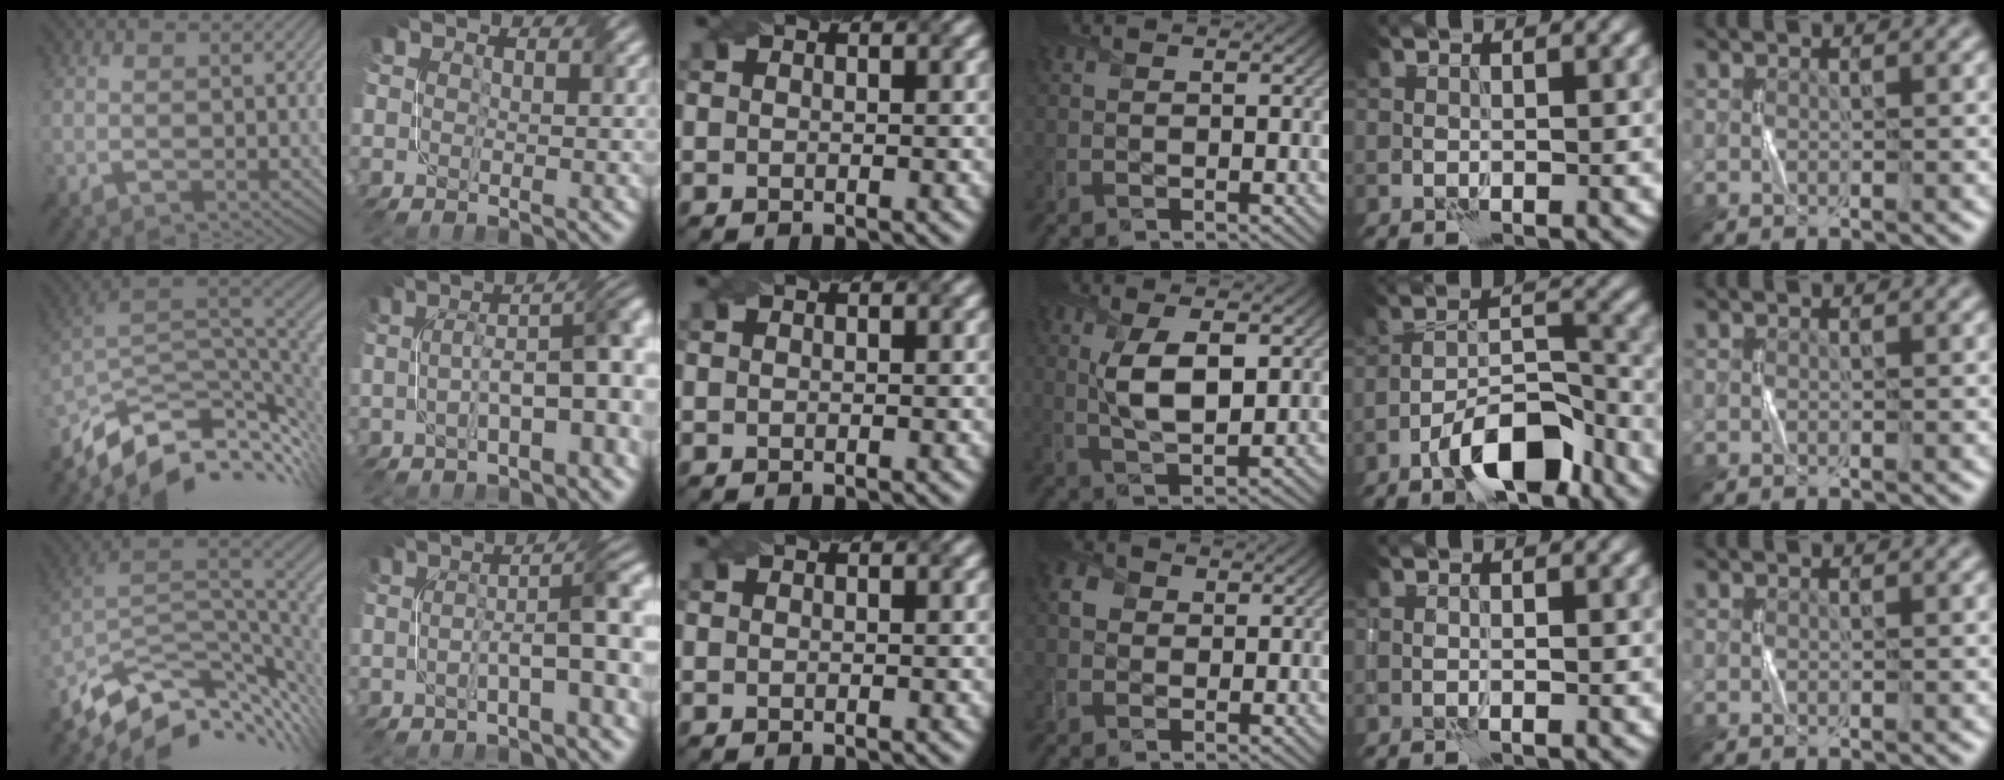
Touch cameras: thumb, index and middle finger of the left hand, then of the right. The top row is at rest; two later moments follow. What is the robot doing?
{"motion": "twist", "object": "screw"}